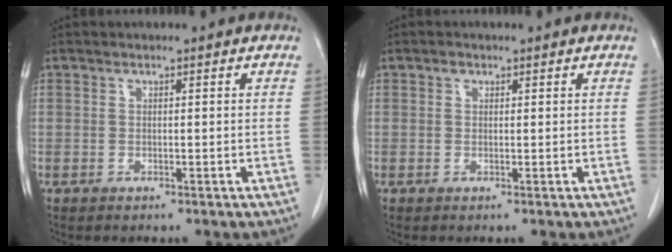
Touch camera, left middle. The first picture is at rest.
{"total": 0.7, "force": [0.4, 0.5, 0.2], "torque": [-0.002, 0.002, 0.006]}